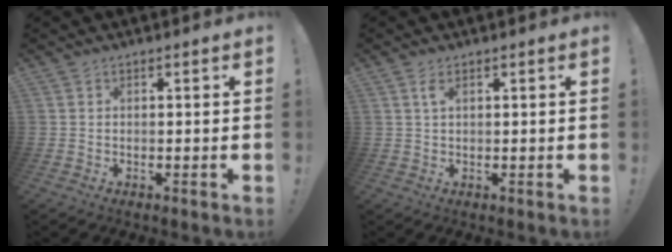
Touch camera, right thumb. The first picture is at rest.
{"total": 2.4, "force": [1.0, 1.0, 1.9], "torque": [-0.038, 0.001, 0.017]}